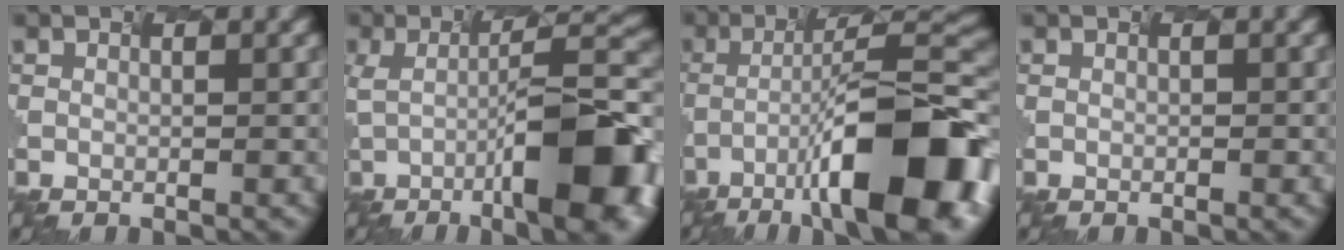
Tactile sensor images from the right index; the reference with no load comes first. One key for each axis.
{"total": 12.1, "fx": -3.2, "fy": 3.0, "fz": 11.3, "tx": -0.183, "ty": -0.006, "tz": -0.028}
{"total": 13.2, "fx": -6.6, "fy": 3.0, "fz": 11.0, "tx": -0.186, "ty": 0.002, "tz": -0.085}
{"total": 0.0}